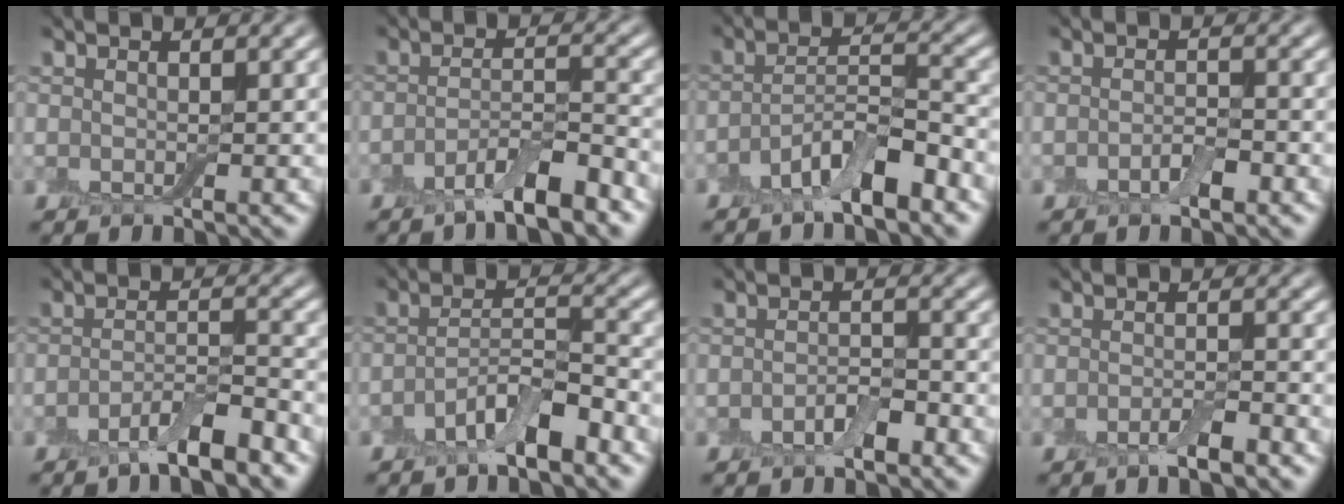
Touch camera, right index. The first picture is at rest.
{"total": 4.8, "force": [-3.2, 1.0, 3.4], "torque": [-0.057, 0.003, -0.061]}
{"total": 5.4, "force": [-3.3, 1.5, 4.0], "torque": [-0.072, 0.002, -0.063]}
{"total": 1.8, "force": [-0.9, 0.7, 1.4], "torque": [-0.028, -0.001, -0.018]}
{"total": 4.4, "force": [-2.9, 0.8, 3.1], "torque": [-0.053, 0.005, -0.058]}
{"total": 4.7, "force": [-2.8, 1.4, 3.5], "torque": [-0.064, 0.004, -0.055]}
{"total": 2.3, "force": [-1.2, 0.9, 1.7], "torque": [-0.030, 0.001, -0.023]}
{"total": 2.2, "force": [-1.3, 0.4, 1.7], "torque": [-0.029, -0.001, -0.023]}